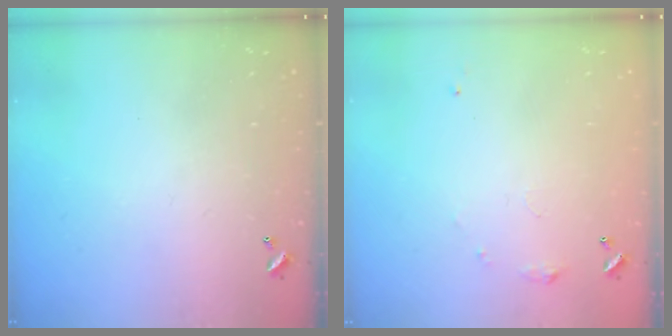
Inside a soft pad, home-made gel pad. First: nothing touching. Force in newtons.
{"total": 5.9, "press": 5.9, "slide": 0.8}